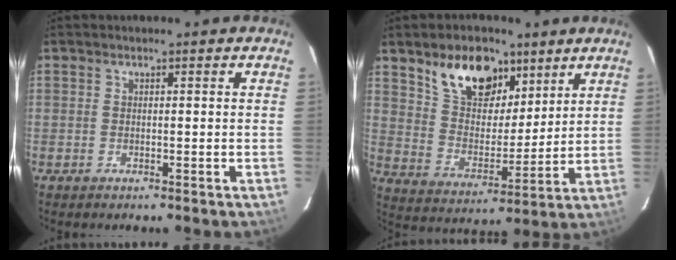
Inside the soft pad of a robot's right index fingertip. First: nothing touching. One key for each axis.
{"total": 14.5, "fx": 8.9, "fy": 8.0, "fz": 8.1, "tx": -0.142, "ty": 0.020, "tz": 0.166}